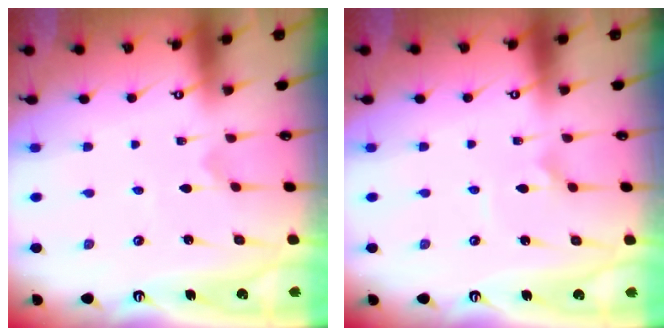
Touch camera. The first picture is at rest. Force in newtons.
{"total": 2.7, "press": 2.6, "slide": 0.3}